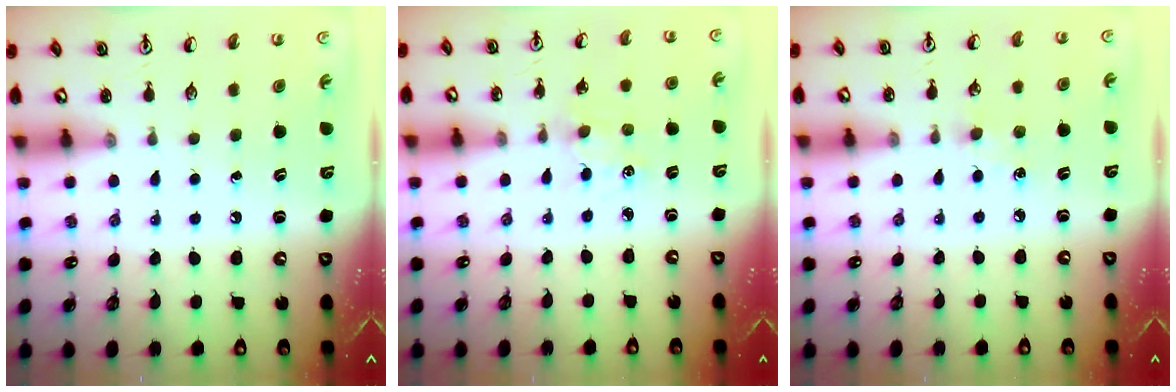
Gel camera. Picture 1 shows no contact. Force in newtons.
{"total": 1.4, "press": 1.3, "slide": 0.3}
{"total": 4.3, "press": 4.3, "slide": 0.6}